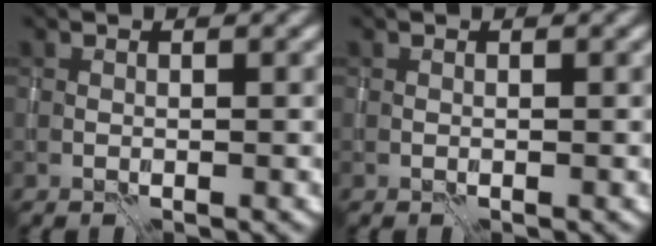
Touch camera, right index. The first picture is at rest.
{"total": 0.0}